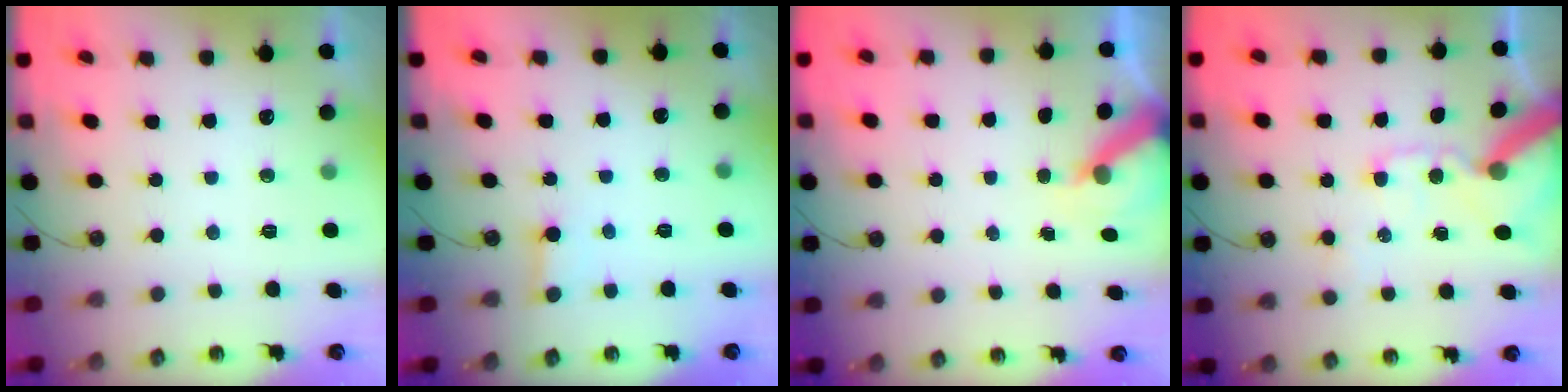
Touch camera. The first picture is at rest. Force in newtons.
{"total": 2.1, "press": 2.1, "slide": 0.1}
{"total": 5.4, "press": 5.4, "slide": 0.6}
{"total": 14.5, "press": 14.3, "slide": 2.5}